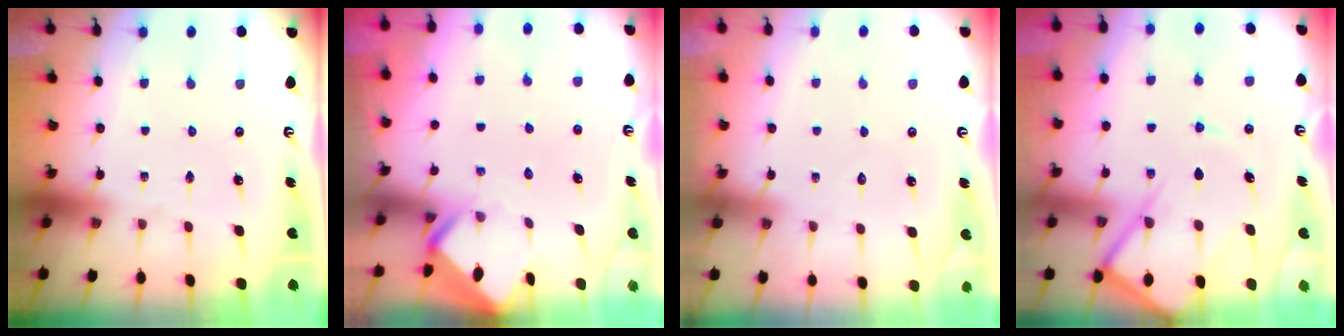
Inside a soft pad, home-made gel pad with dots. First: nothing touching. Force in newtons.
{"total": 2.7, "press": 2.6, "slide": 0.3}
{"total": 4.9, "press": 4.9, "slide": 0.6}
{"total": 10.3, "press": 10.2, "slide": 1.2}